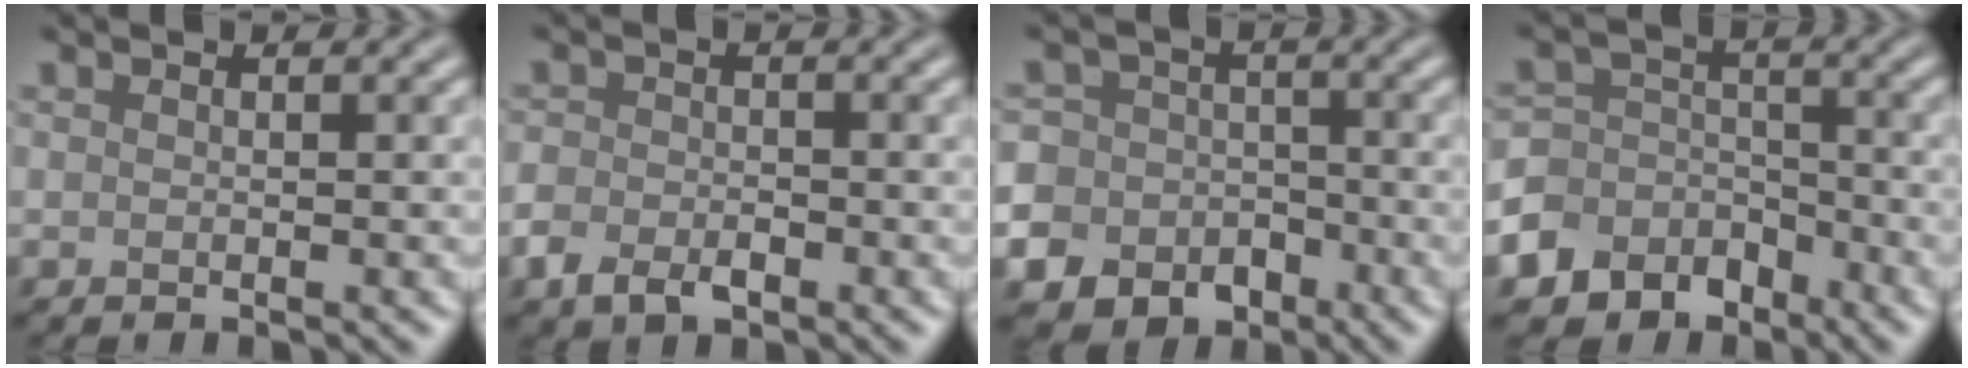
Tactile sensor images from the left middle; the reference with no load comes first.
{"total": 3.0, "force": [-1.6, 1.9, 1.7], "torque": [-0.034, -0.003, -0.037]}
{"total": 12.2, "force": [-6.3, 10.4, 1.9], "torque": [-0.054, -0.044, -0.119]}
{"total": 7.8, "force": [-5.2, 5.7, 1.2], "torque": [-0.005, -0.012, -0.105]}